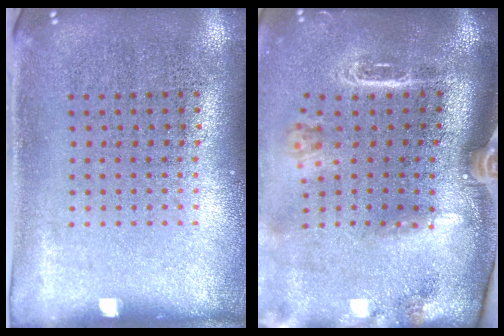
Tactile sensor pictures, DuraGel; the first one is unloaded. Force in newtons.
{"total": 2.8, "press": 2.0, "slide": 2.0}